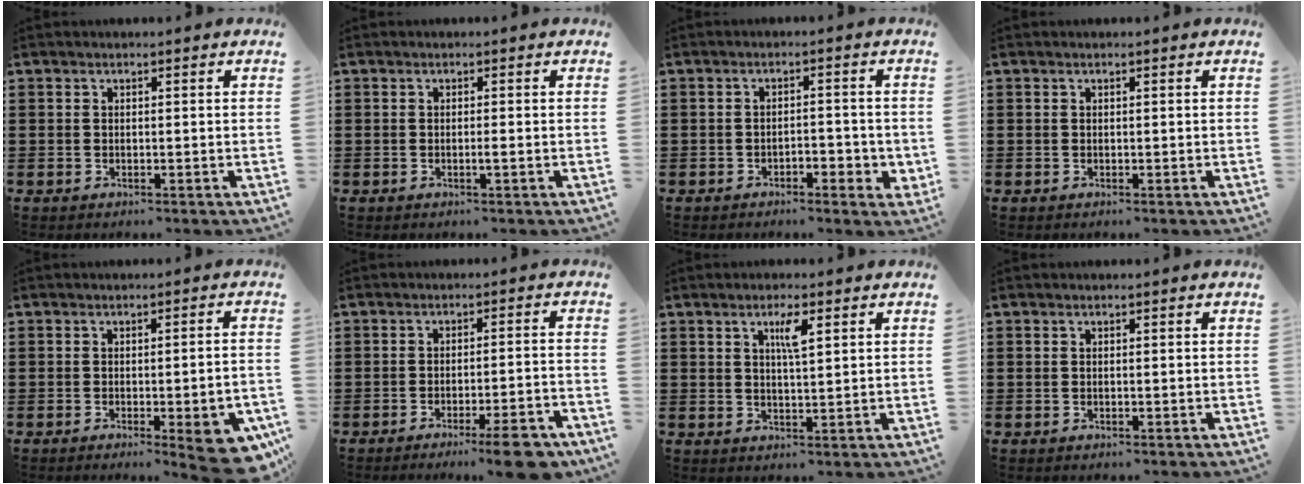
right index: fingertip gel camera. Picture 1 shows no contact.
{"total": 0.8, "force": [-0.3, -0.1, 0.8], "torque": [-0.014, -0.005, -0.006]}
{"total": 2.6, "force": [-1.5, 1.1, 1.7], "torque": [-0.031, 0.005, -0.031]}
{"total": 0.0}
{"total": 6.5, "force": [-3.0, 1.0, 5.7], "torque": [-0.076, -0.010, -0.045]}
{"total": 6.4, "force": [-4.6, 0.0, 4.4], "torque": [-0.068, -0.008, -0.079]}
{"total": 3.5, "force": [1.5, 0.6, 3.1], "torque": [-0.057, 0.003, 0.021]}
{"total": 0.0}